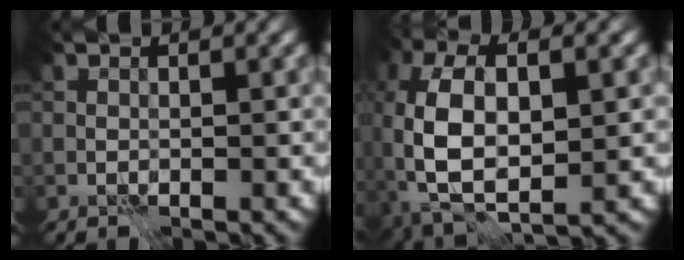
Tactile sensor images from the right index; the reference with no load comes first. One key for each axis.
{"total": 10.5, "fx": -1.0, "fy": 5.7, "fz": 8.8, "tx": -0.188, "ty": -0.004, "tz": -0.017}